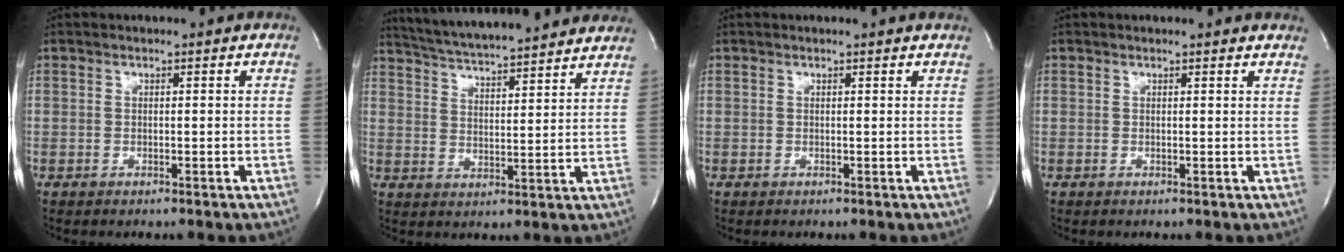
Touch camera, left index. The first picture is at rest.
{"total": 19.6, "force": [17.8, 1.7, 8.1], "torque": [-0.135, 0.024, 0.252]}
{"total": 1.6, "force": [1.5, -0.1, 0.3], "torque": [-0.017, 0.000, 0.013]}
{"total": 3.1, "force": [3.0, 0.2, 0.7], "torque": [-0.015, -0.003, 0.019]}